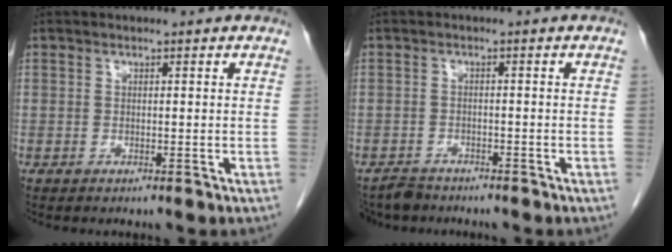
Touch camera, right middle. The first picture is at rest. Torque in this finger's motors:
{"motor_torque": [0.02, 0.08, -0.03, -0.01]}